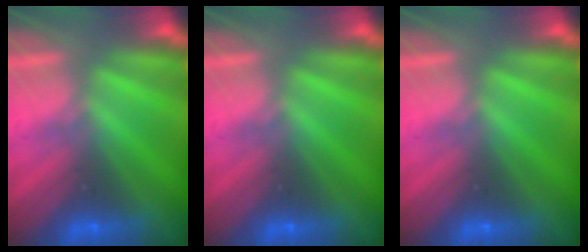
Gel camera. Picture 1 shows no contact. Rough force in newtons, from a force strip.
{"total": 0.0}
{"total": 0.0}